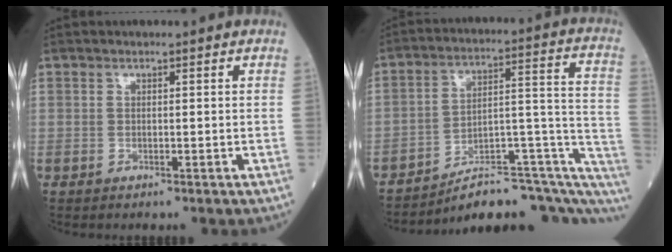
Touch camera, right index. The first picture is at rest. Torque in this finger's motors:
{"motor_torque": [-0.35, -0.33, -0.93, -0.21]}